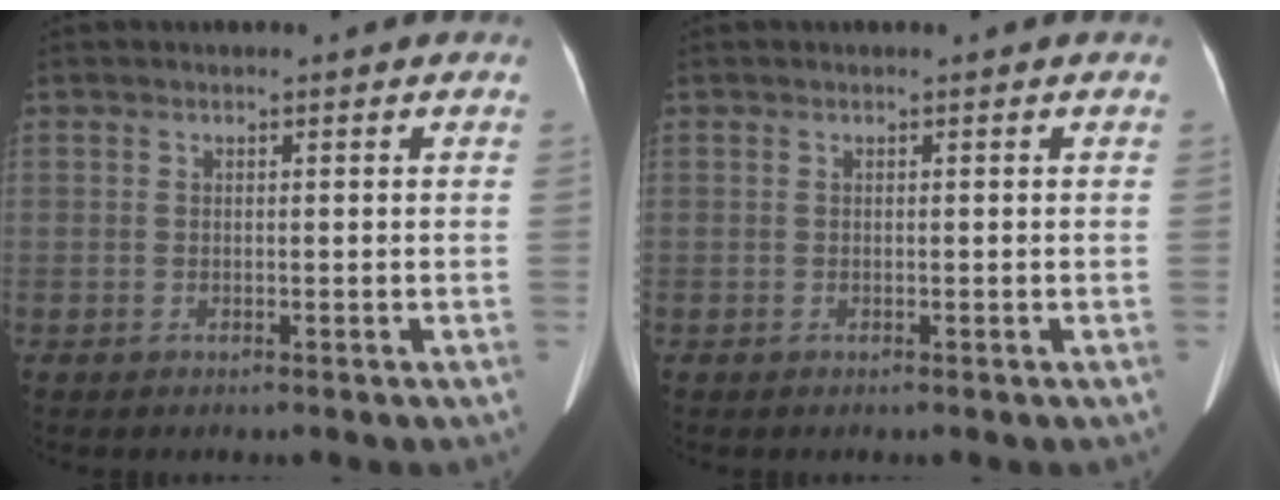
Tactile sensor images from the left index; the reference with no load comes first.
{"total": 0.0}